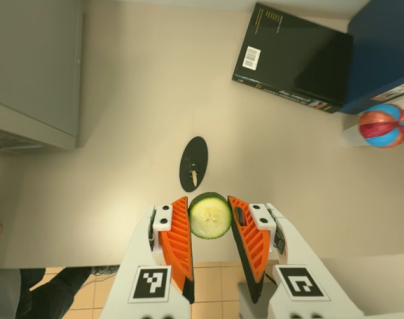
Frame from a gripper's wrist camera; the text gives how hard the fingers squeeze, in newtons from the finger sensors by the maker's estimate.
{"total": 7.5, "left": 7.2, "right": 7.9}